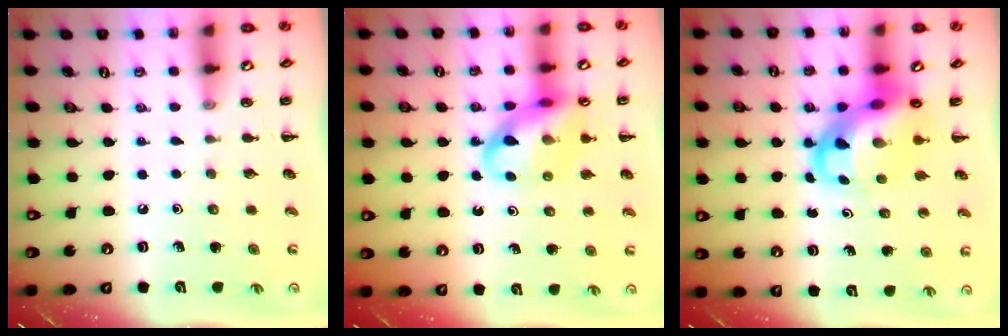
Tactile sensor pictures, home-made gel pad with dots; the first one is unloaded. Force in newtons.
{"total": 15.8, "press": 15.5, "slide": 2.8}
{"total": 8.1, "press": 7.7, "slide": 2.2}